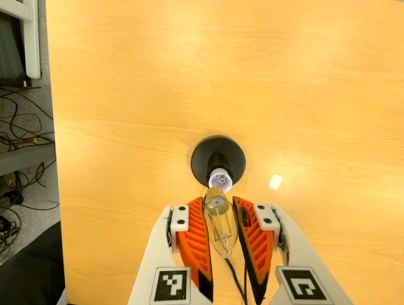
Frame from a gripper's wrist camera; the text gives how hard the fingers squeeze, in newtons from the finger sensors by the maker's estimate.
{"total": 17.7, "left": 18.8, "right": 16.6}